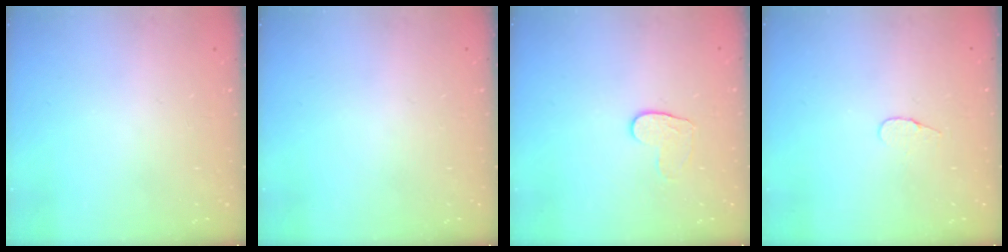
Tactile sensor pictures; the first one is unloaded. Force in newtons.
{"total": 0.0}
{"total": 5.6, "press": 5.5, "slide": 0.5}
{"total": 4.0, "press": 4.0, "slide": 0.4}